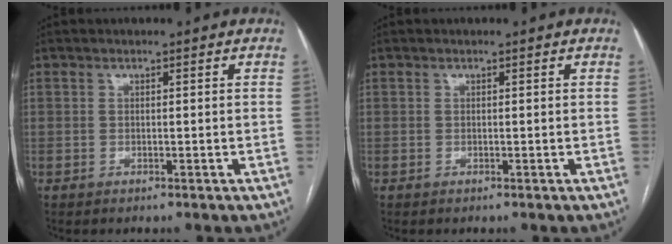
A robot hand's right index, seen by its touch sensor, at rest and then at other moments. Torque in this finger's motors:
{"motor_torque": [0.80, 0.23, -0.02, 0.01]}